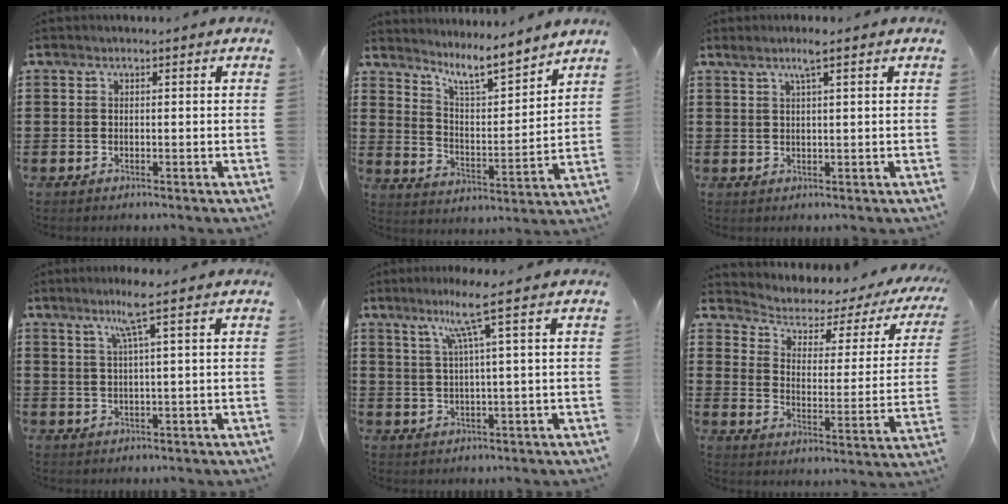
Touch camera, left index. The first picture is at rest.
{"total": 7.8, "force": [6.9, 0.6, 3.6], "torque": [-0.078, -0.047, 0.116]}
{"total": 3.0, "force": [1.7, 0.0, 2.5], "torque": [-0.051, 0.000, 0.029]}
{"total": 4.8, "force": [2.5, -0.6, 4.0], "torque": [-0.084, -0.002, 0.040]}
{"total": 7.1, "force": [3.2, -0.6, 6.3], "torque": [-0.131, 0.001, 0.050]}
{"total": 2.7, "force": [1.6, 1.6, 1.5], "torque": [-0.046, -0.018, 0.015]}